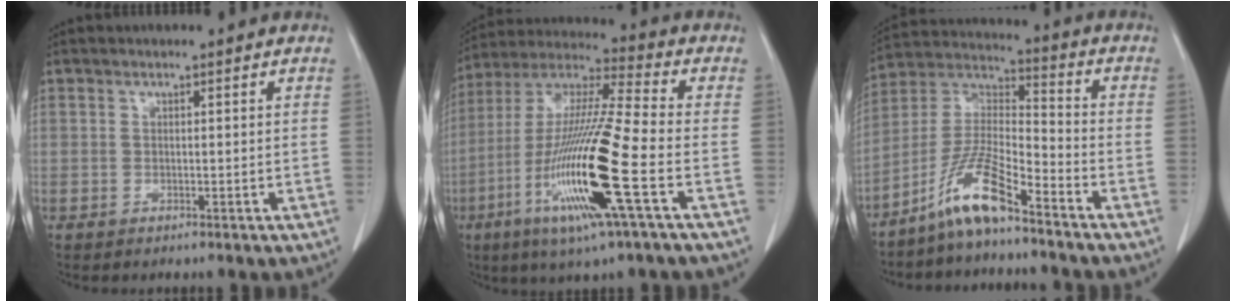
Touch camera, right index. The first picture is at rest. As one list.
[{"total": 19.9, "force": [-6.5, 0.2, 18.8], "torque": [-0.399, -0.031, -0.131]}, {"total": 10.8, "force": [-7.7, 1.2, 7.5], "torque": [-0.159, 0.002, -0.156]}]